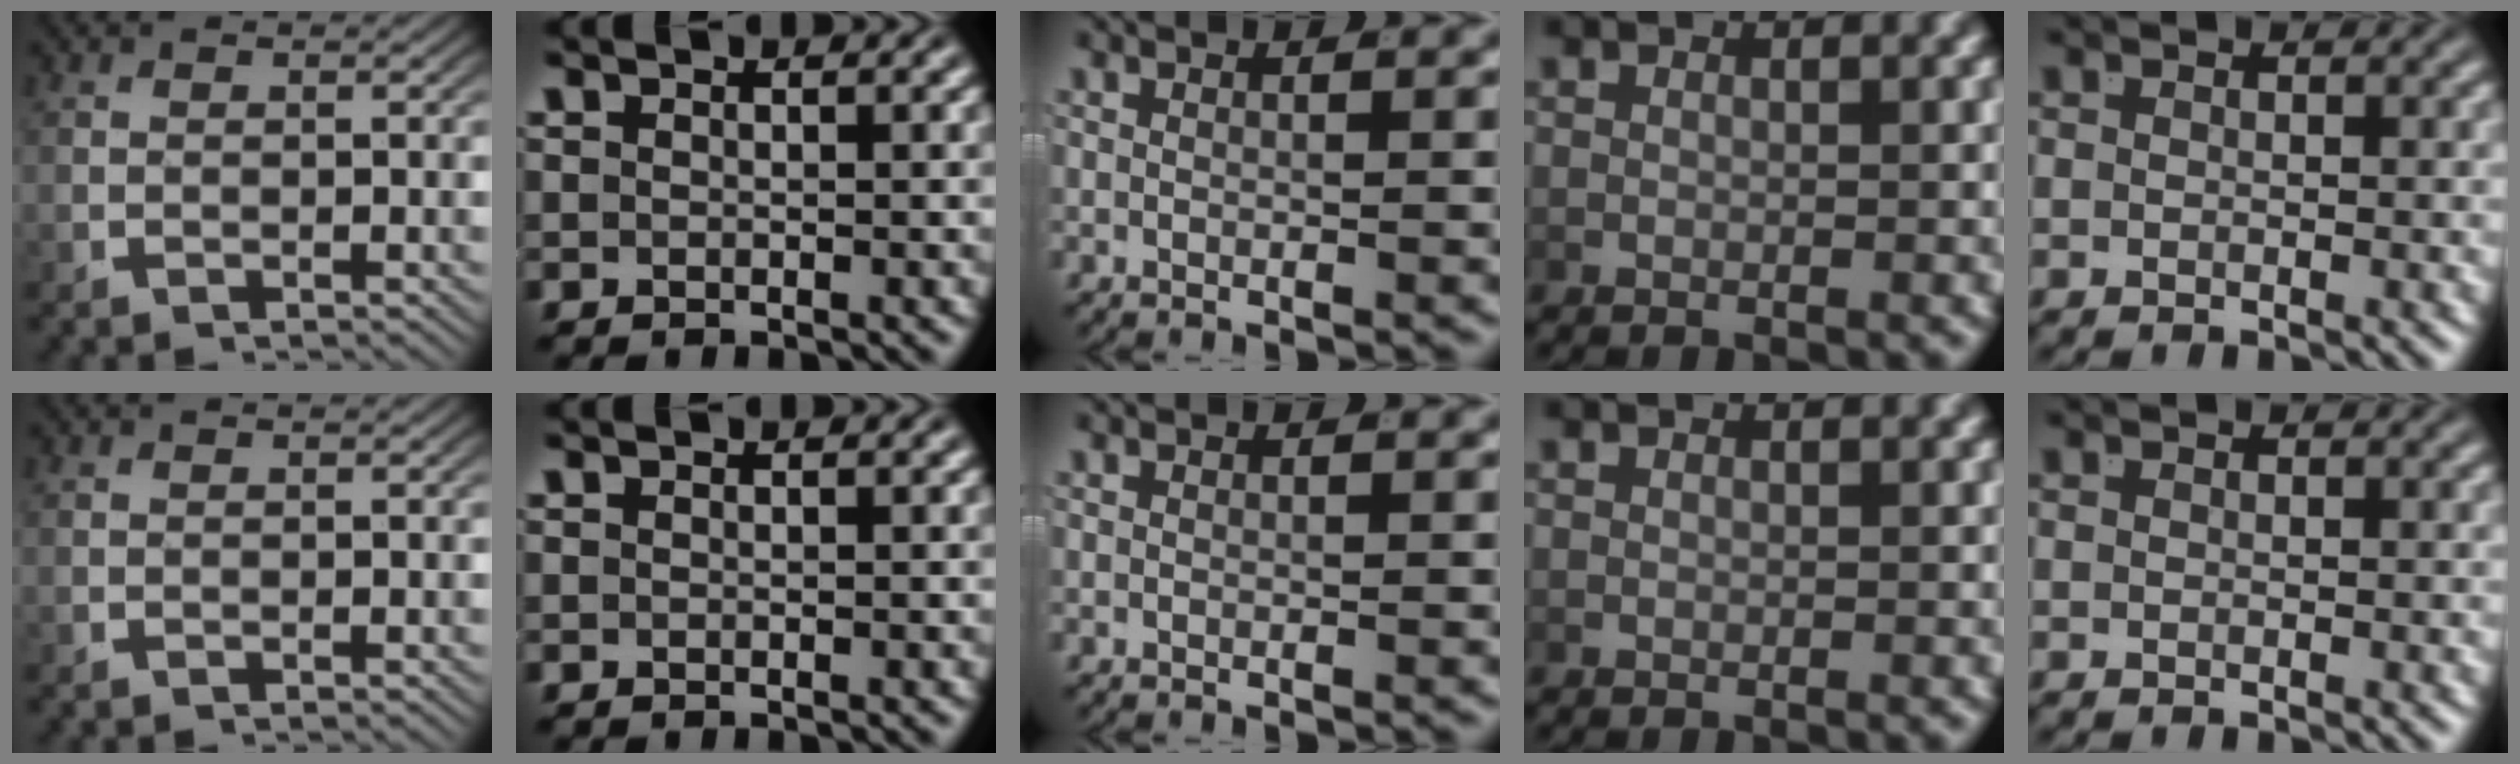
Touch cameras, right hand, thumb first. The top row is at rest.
{}